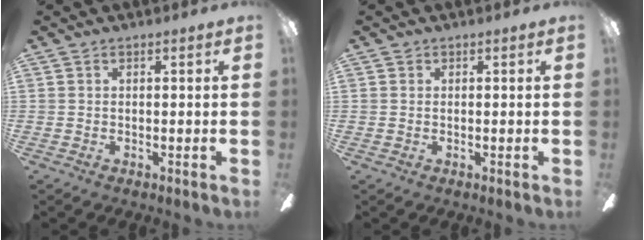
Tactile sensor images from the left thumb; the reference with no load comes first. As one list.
[{"total": 0.6, "force": [0.0, 0.6, 0.0], "torque": [0.001, 0.005, 0.000]}]